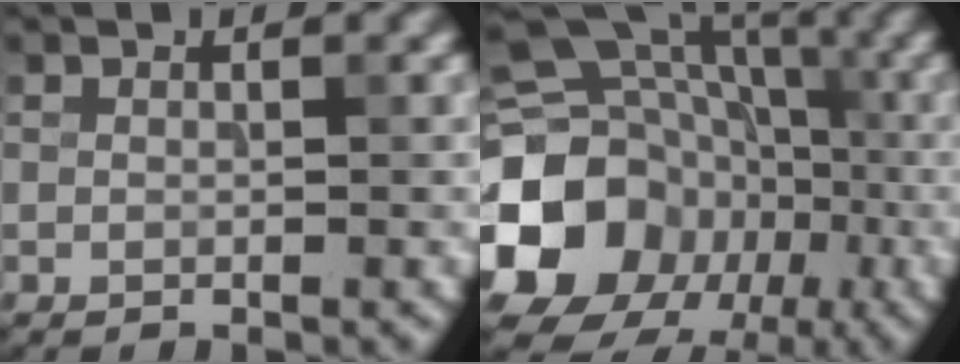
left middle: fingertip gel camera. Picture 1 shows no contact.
{"total": 24.0, "force": [-6.0, 21.5, 8.9], "torque": [-0.188, -0.033, -0.142]}